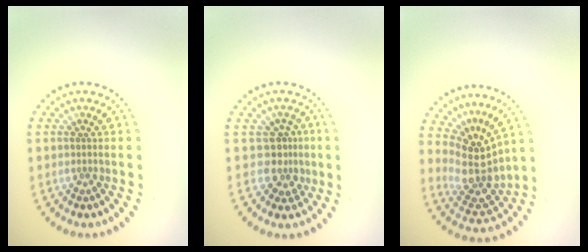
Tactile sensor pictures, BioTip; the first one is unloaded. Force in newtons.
{"total": 2.6, "press": 1.9, "slide": 1.8}
{"total": 4.4, "press": 3.3, "slide": 2.9}